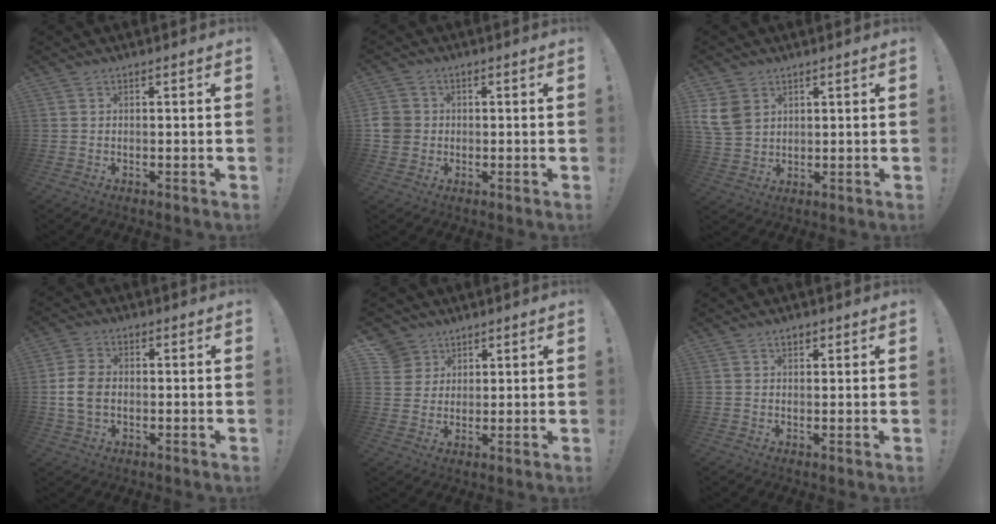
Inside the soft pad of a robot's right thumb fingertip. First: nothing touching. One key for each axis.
{"total": 5.5, "fx": -0.5, "fy": 5.0, "fz": 2.1, "tx": -0.045, "ty": 0.008, "tz": -0.007}
{"total": 8.8, "fx": 3.6, "fy": 6.6, "fz": 4.7, "tx": -0.094, "ty": -0.015, "tz": 0.073}
{"total": 8.2, "fx": -0.4, "fy": 5.7, "fz": 5.8, "tx": -0.108, "ty": 0.005, "tz": -0.005}
{"total": 6.7, "fx": 4.0, "fy": 5.3, "fz": 0.6, "tx": -0.015, "ty": -0.026, "tz": 0.079}
{"total": 1.5, "fx": 0.9, "fy": 1.1, "fz": 0.6, "tx": -0.003, "ty": -0.003, "tz": 0.014}